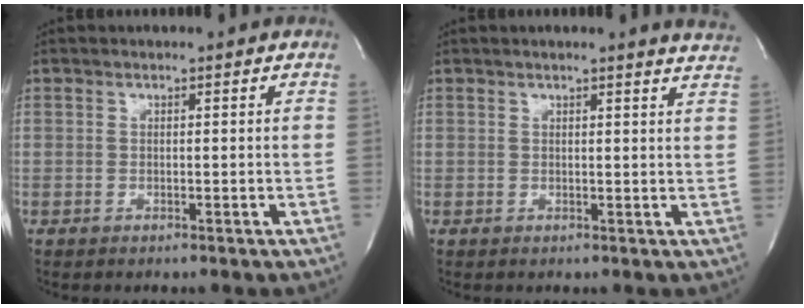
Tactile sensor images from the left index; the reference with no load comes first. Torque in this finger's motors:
{"motor_torque": [0.25, -0.25, 0.23, 0.00]}